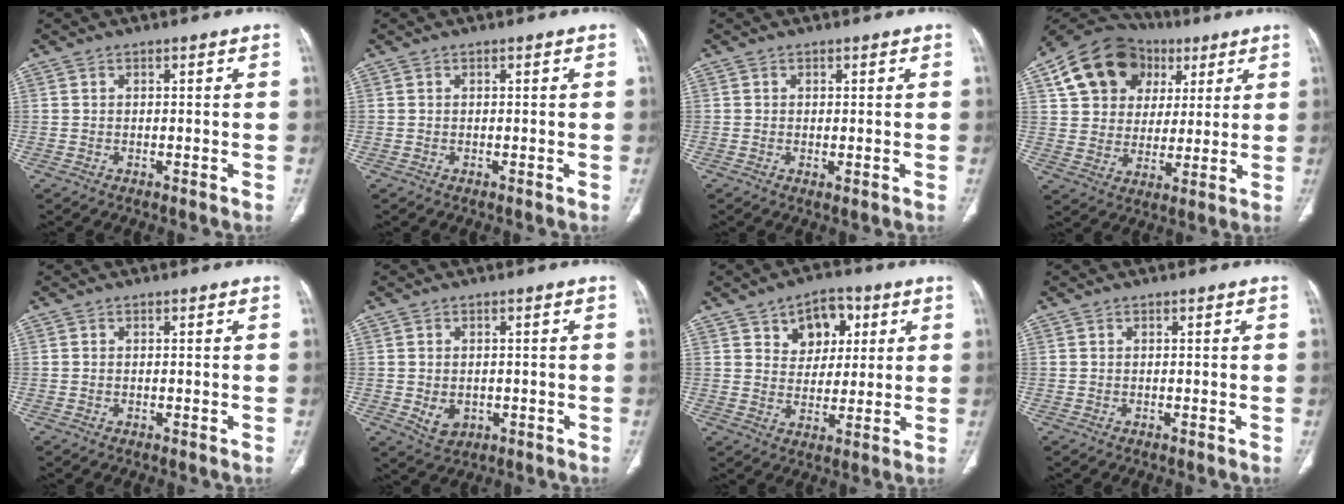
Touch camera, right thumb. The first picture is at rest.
{"total": 0.0}
{"total": 0.9, "force": [-0.1, 0.4, 0.8], "torque": [-0.018, -0.005, -0.001]}
{"total": 18.3, "force": [7.6, 14.2, 8.7], "torque": [-0.126, 0.014, 0.131]}
{"total": 0.0}
{"total": 4.2, "force": [-0.7, 3.3, 2.6], "torque": [-0.033, -0.001, 0.001]}
{"total": 9.2, "force": [4.0, 6.5, 5.1], "torque": [-0.032, -0.013, 0.060]}
{"total": 0.0}